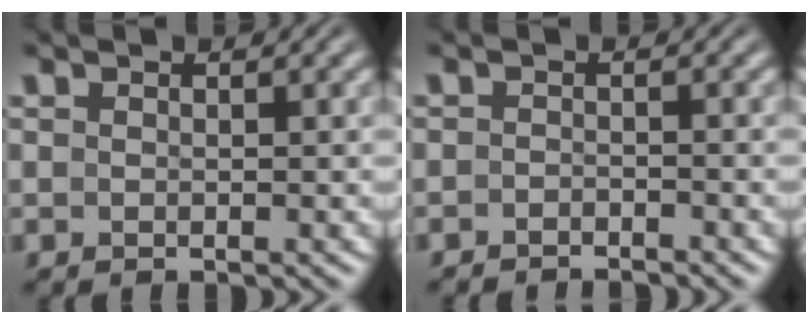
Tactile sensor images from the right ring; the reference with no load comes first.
{"total": 2.1, "force": [-2.1, 0.1, -0.2], "torque": [0.000, -0.013, -0.031]}